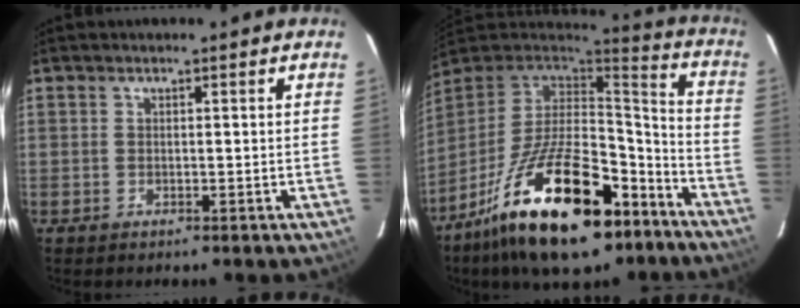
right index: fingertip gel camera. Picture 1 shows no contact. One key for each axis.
{"total": 27.2, "fx": -15.7, "fy": 11.6, "fz": 19.0, "tx": -0.349, "ty": -0.010, "tz": -0.243}